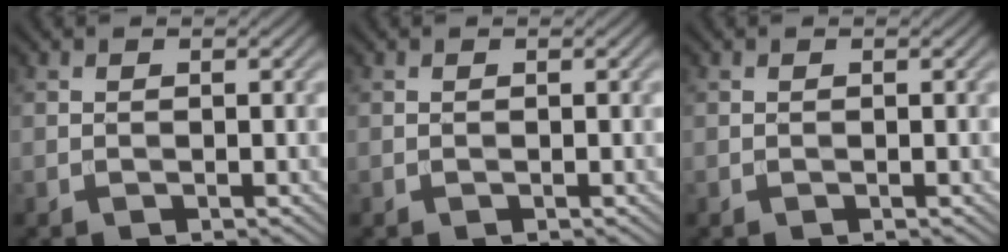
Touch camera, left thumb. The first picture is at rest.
{"total": 0.0}
{"total": 0.0}